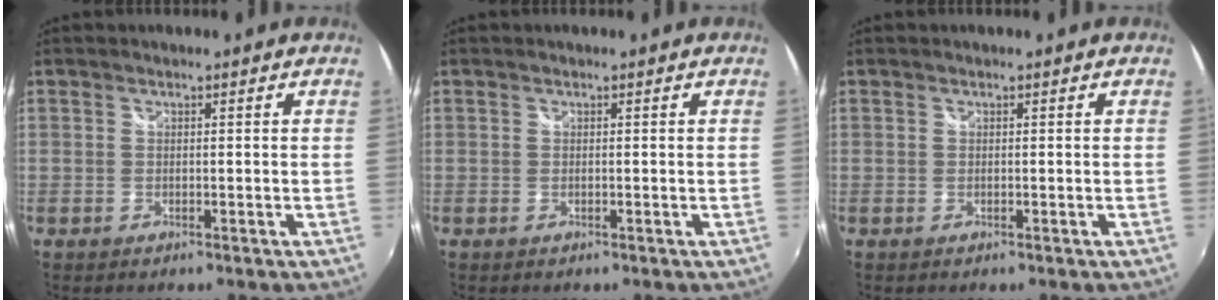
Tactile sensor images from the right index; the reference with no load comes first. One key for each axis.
{"total": 0.0}
{"total": 0.0}